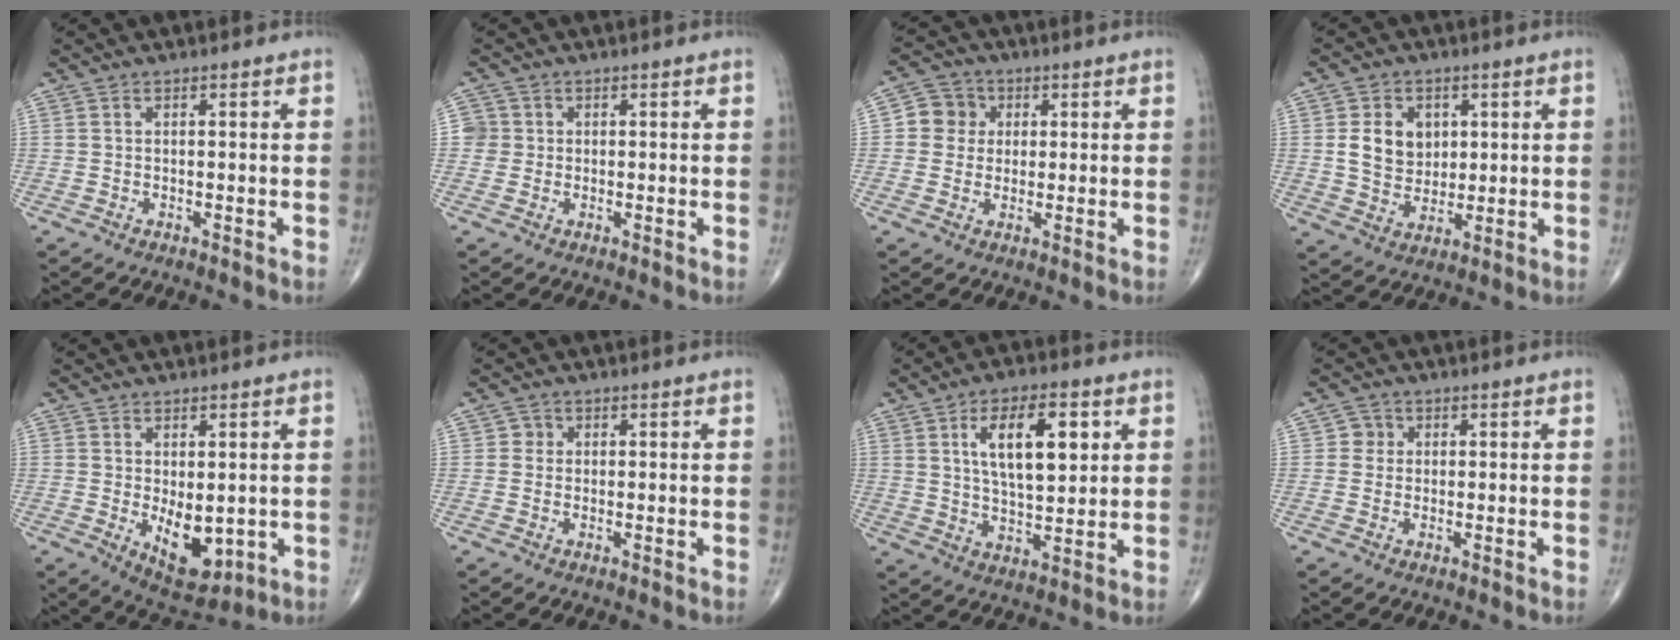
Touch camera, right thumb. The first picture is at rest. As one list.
[{"total": 2.7, "force": [0.1, 2.7, 0.1], "torque": [0.021, 0.007, -0.002]}, {"total": 5.9, "force": [0.9, 5.5, 1.6], "torque": [0.001, 0.007, 0.006]}, {"total": 8.6, "force": [1.9, 6.8, 4.9], "torque": [-0.052, -0.011, 0.040]}, {"total": 8.7, "force": [-1.0, 4.7, 7.3], "torque": [-0.080, -0.015, 0.005]}, {"total": 1.6, "force": [0.2, 1.5, 0.3], "torque": [0.004, 0.003, -0.001]}, {"total": 12.5, "force": [4.0, 5.5, 10.5], "torque": [-0.157, -0.014, 0.071]}, {"total": 2.3, "force": [0.4, 2.3, 0.4], "torque": [0.009, 0.004, -0.001]}]